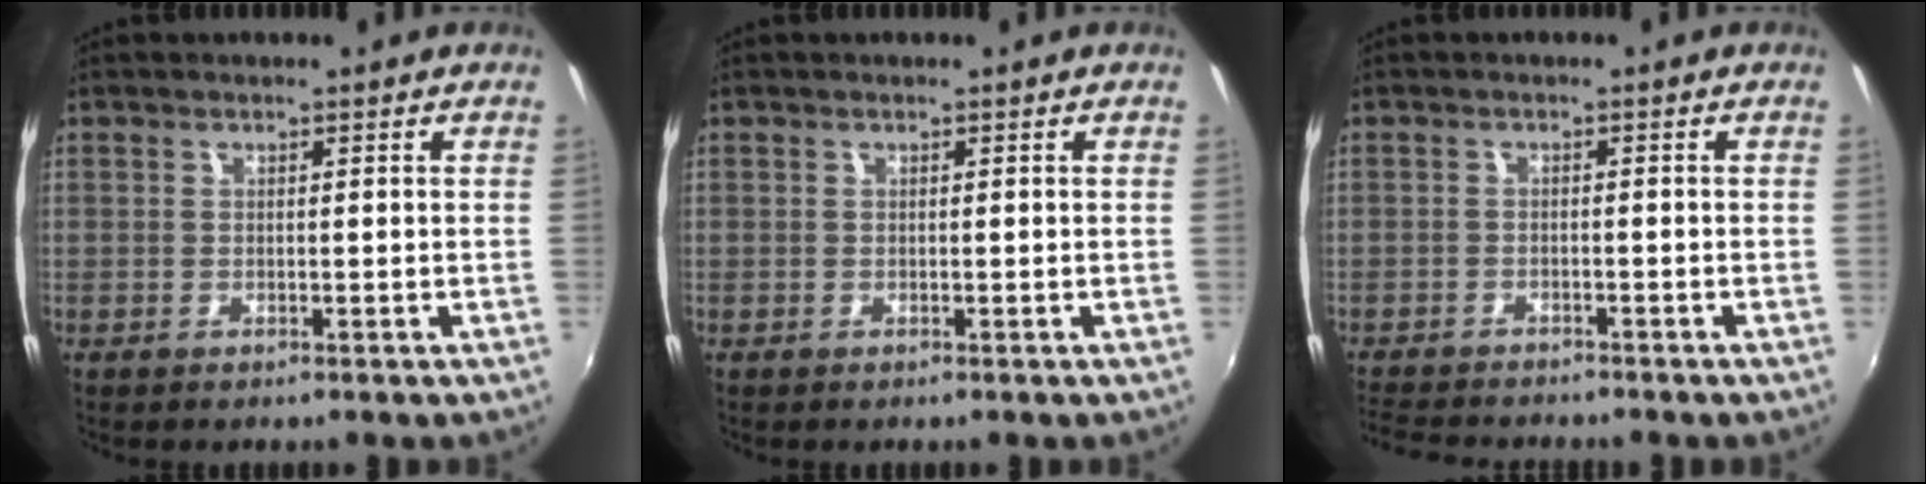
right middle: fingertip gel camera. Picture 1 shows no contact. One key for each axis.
{"total": 0.0}
{"total": 7.6, "fx": -7.1, "fy": 1.5, "fz": 2.4, "tx": -0.070, "ty": -0.015, "tz": -0.117}